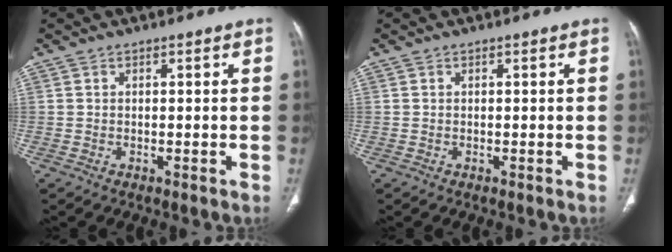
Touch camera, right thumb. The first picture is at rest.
{"total": 0.0}